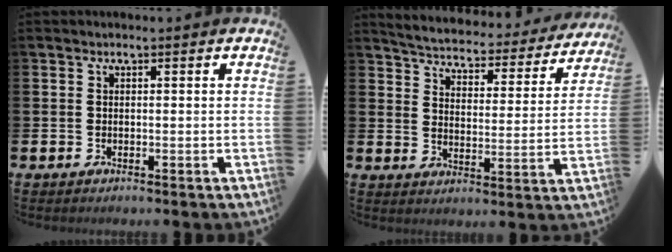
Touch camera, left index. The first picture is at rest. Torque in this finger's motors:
{"motor_torque": [0.89, -1.25, 0.19, 0.07]}